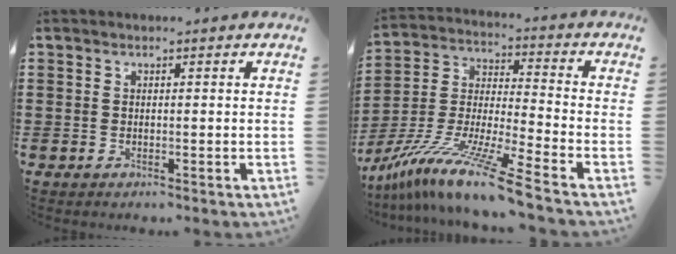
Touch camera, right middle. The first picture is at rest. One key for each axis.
{"total": 12.4, "fx": -10.3, "fy": -1.1, "fz": 6.9, "tx": -0.141, "ty": -0.005, "tz": -0.205}